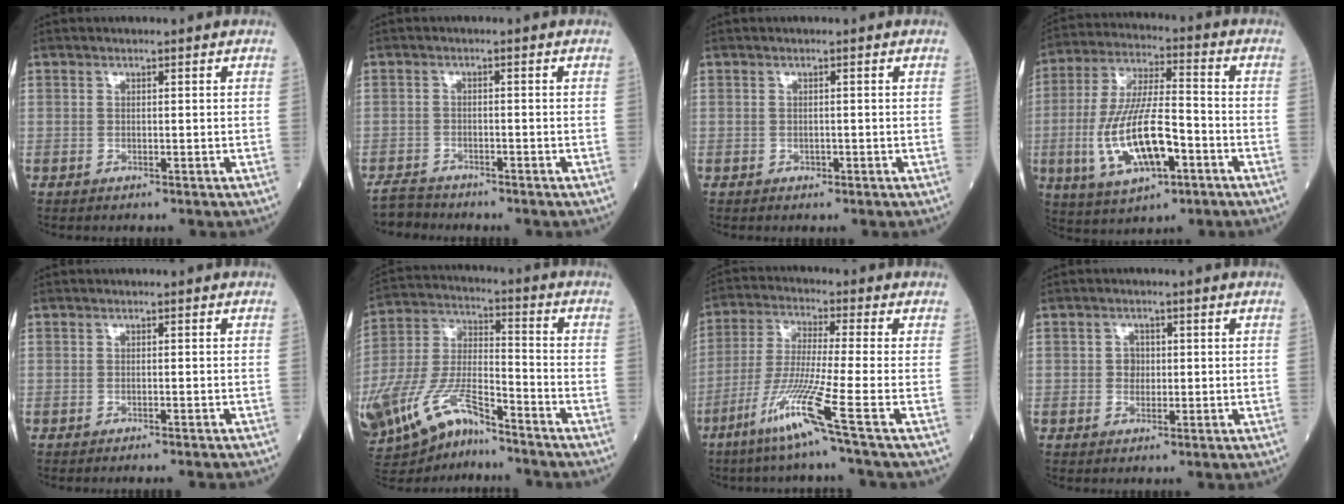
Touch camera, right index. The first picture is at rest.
{"total": 3.3, "force": [-3.2, 0.6, -0.3], "torque": [0.001, -0.012, -0.059]}
{"total": 0.5, "force": [-0.3, 0.4, 0.2], "torque": [-0.004, 0.002, -0.005]}
{"total": 14.6, "force": [-4.4, 4.4, 13.2], "torque": [-0.273, -0.005, -0.072]}
{"total": 4.7, "force": [-4.4, -0.1, 1.8], "torque": [-0.020, -0.013, -0.052]}
{"total": 16.9, "force": [-12.0, 4.8, 10.8], "torque": [-0.240, -0.011, -0.221]}
{"total": 11.0, "force": [-5.8, -2.5, 9.0], "torque": [-0.174, -0.034, -0.123]}
{"total": 1.9, "force": [0.0, 1.7, 0.8], "torque": [-0.010, 0.003, -0.001]}